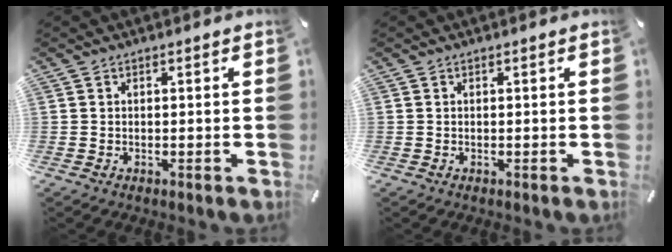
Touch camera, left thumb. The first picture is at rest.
{"total": 0.0}